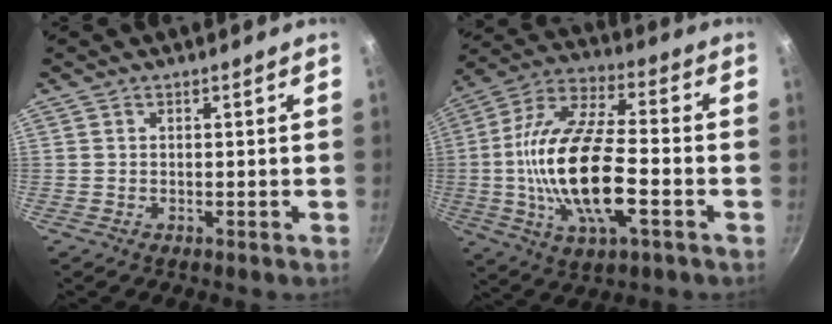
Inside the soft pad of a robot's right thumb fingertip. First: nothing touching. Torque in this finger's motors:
{"motor_torque": [0.08, 1.72, 2.32, -0.44, 0.82]}